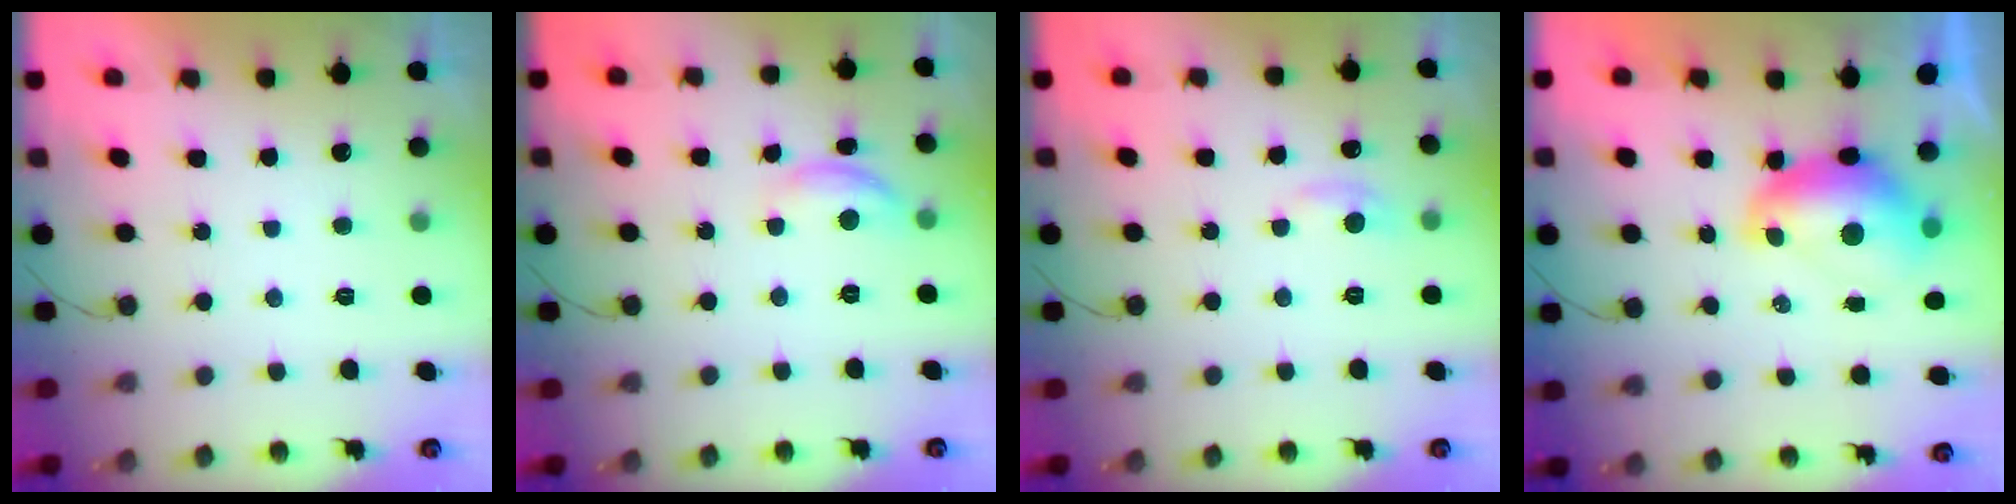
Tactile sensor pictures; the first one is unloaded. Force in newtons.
{"total": 8.6, "press": 8.5, "slide": 0.5}
{"total": 5.5, "press": 5.4, "slide": 0.7}
{"total": 9.1, "press": 9.0, "slide": 1.0}